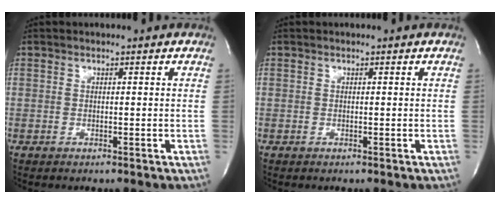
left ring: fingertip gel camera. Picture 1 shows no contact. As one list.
[{"total": 0.0}]